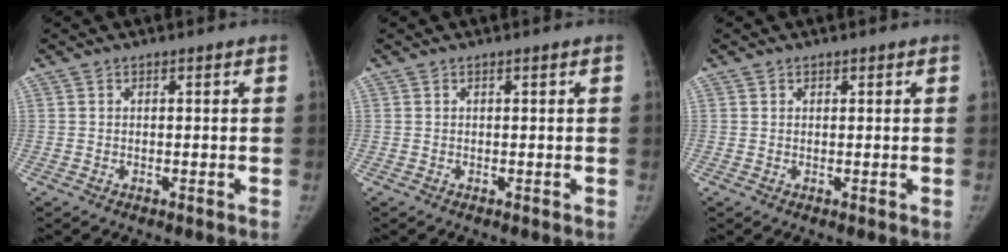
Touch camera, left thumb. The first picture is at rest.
{"total": 0.0}
{"total": 0.6, "force": [0.4, 0.5, 0.0], "torque": [0.005, -0.001, 0.004]}